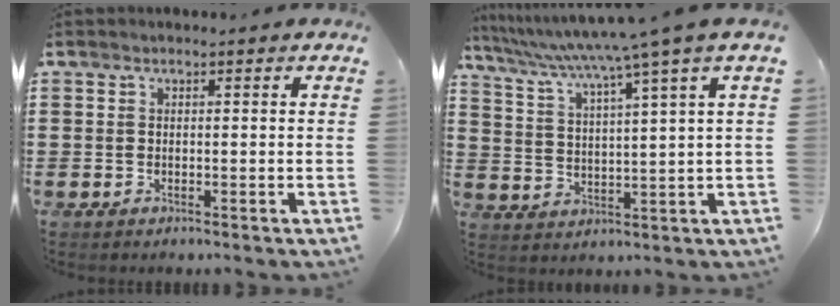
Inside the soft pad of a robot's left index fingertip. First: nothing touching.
{"total": 6.0, "force": [4.4, -1.4, 3.8], "torque": [-0.092, -0.038, 0.067]}